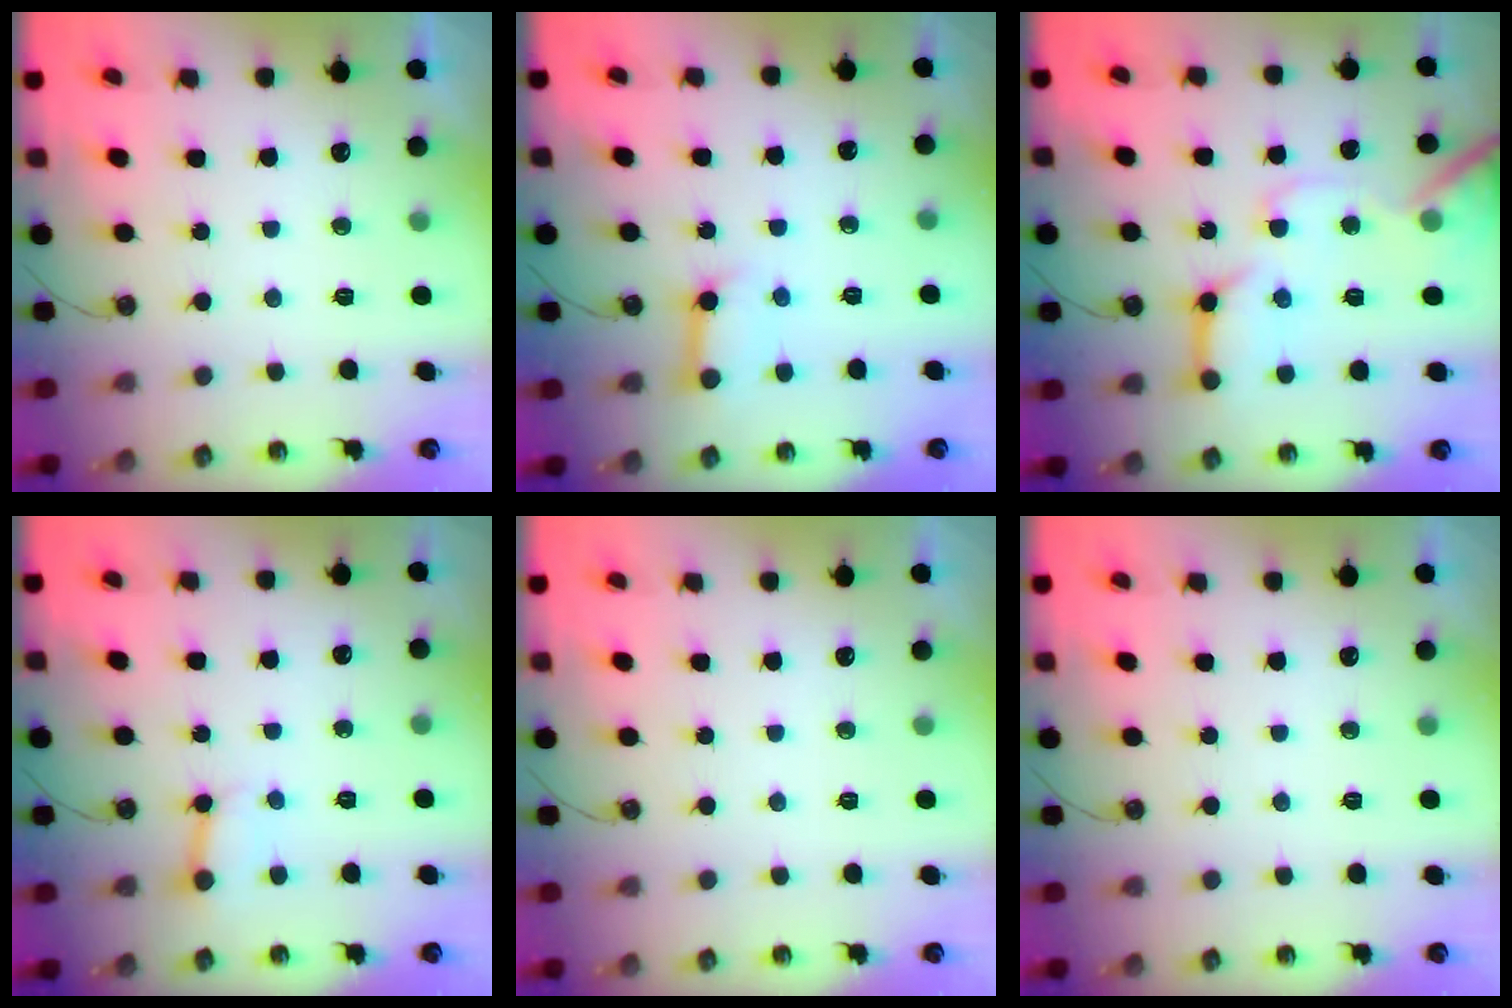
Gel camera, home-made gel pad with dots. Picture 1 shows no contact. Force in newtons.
{"total": 8.6, "press": 8.5, "slide": 1.0}
{"total": 16.5, "press": 16.4, "slide": 1.9}
{"total": 2.9, "press": 2.9, "slide": 0.2}
{"total": 0.0}
{"total": 0.0}